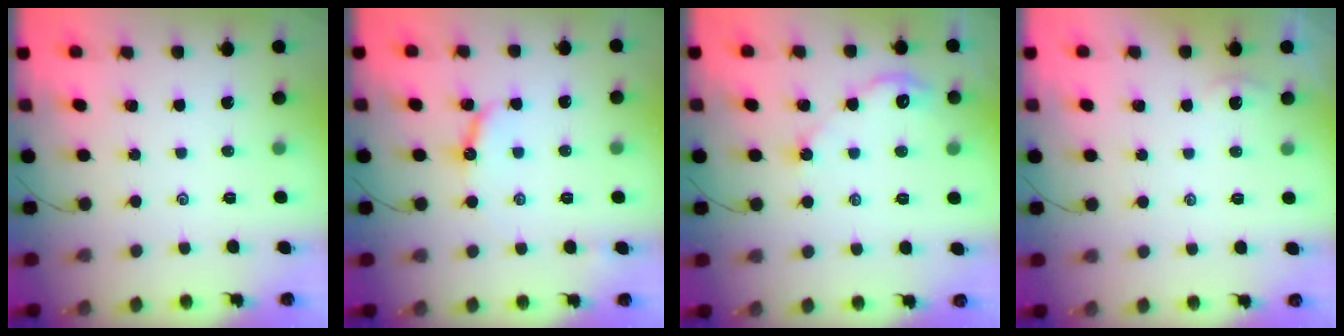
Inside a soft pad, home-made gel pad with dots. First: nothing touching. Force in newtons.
{"total": 7.2, "press": 7.2, "slide": 0.2}
{"total": 4.3, "press": 4.3, "slide": 0.7}
{"total": 0.0}